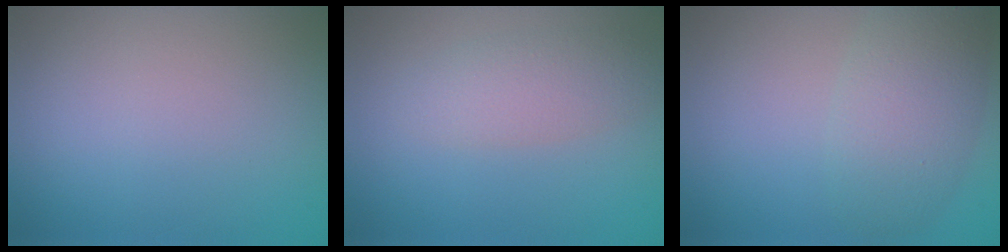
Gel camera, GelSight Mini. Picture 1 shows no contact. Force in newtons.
{"total": 2.7, "press": 2.7, "slide": 0.0}
{"total": 4.5, "press": 4.5, "slide": 0.1}